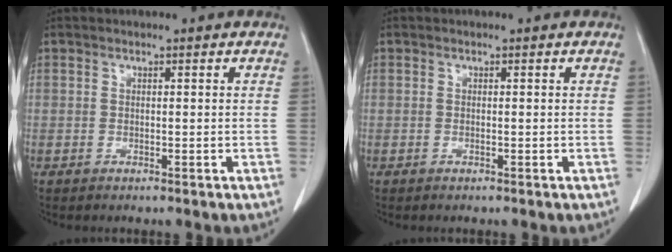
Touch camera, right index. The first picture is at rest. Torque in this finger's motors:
{"motor_torque": [0.05, -0.03, -0.02, -0.01]}